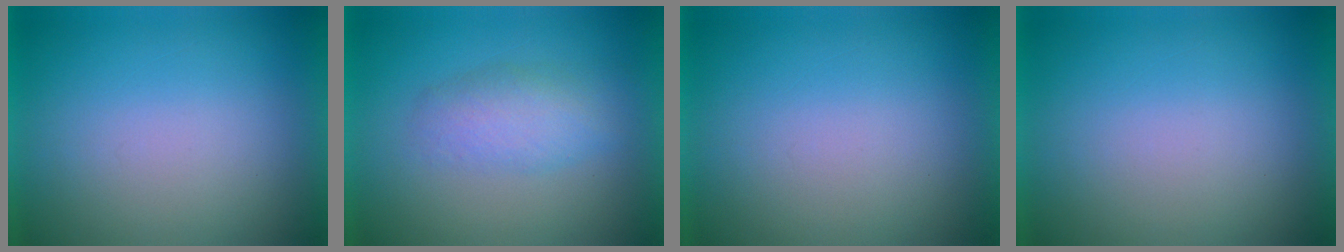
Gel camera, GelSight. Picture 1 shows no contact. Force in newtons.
{"total": 4.0}
{"total": 0.0}
{"total": 0.0}